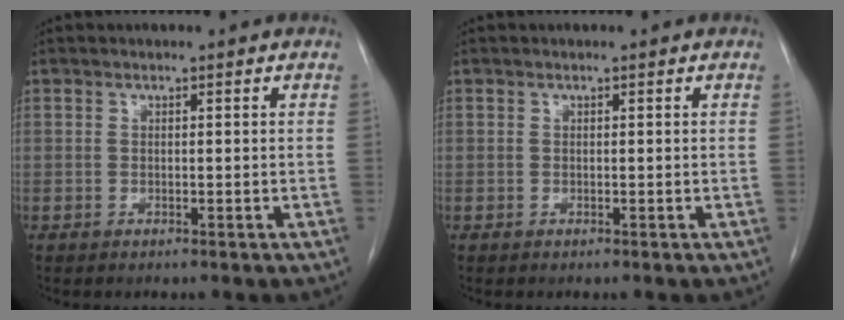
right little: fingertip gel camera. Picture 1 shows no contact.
{"total": 0.0}